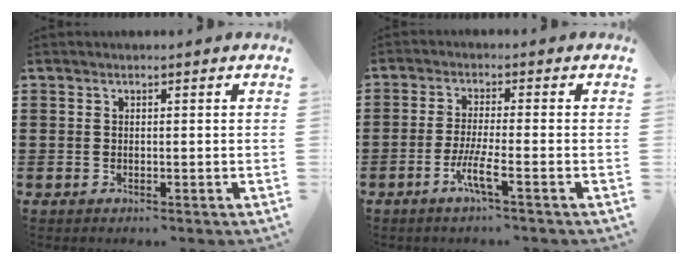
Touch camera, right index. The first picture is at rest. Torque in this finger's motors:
{"motor_torque": [-0.34, 0.48, 0.14, 0.10]}